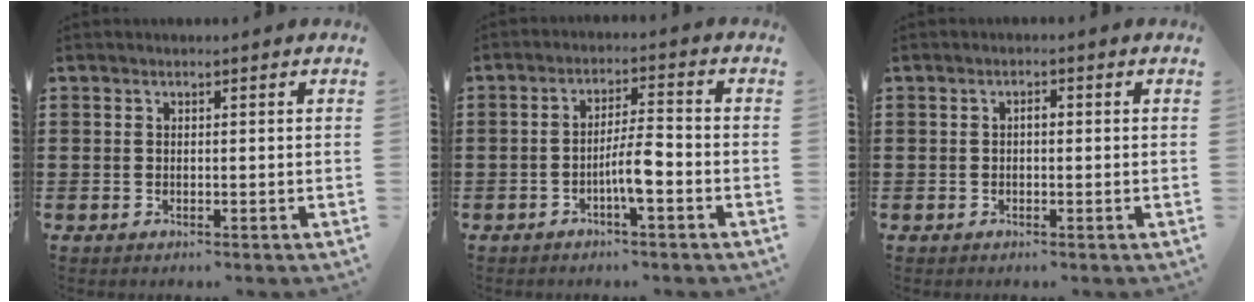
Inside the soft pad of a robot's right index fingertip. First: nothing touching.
{"total": 5.3, "force": [-2.1, 0.8, 4.9], "torque": [-0.091, 0.000, -0.040]}
{"total": 1.1, "force": [-0.2, 0.5, 1.0], "torque": [-0.019, 0.001, -0.005]}